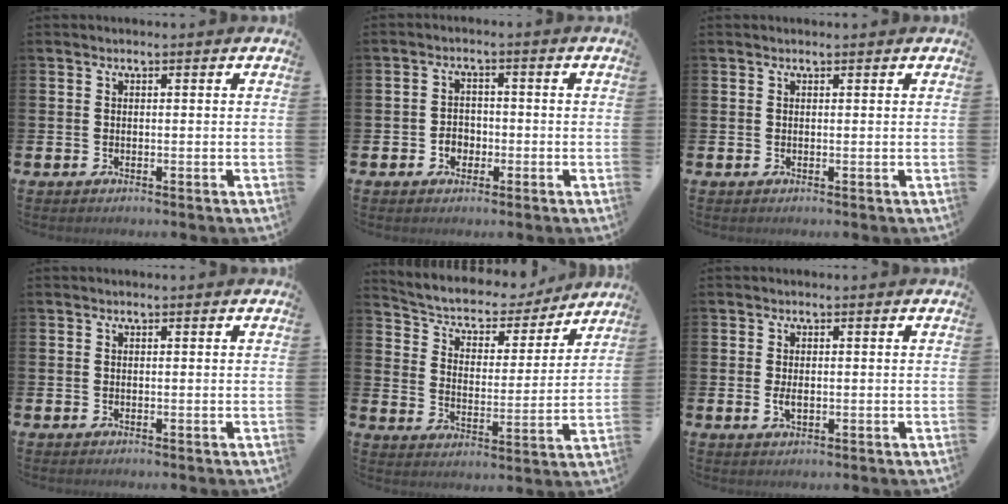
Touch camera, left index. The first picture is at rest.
{"total": 2.6, "force": [-1.0, 2.1, 1.0], "torque": [-0.010, -0.001, -0.025]}
{"total": 0.0}
{"total": 0.0}
{"total": 6.1, "force": [5.4, 2.4, 1.3], "torque": [-0.050, -0.044, 0.088]}
{"total": 1.8, "force": [-0.1, 0.9, 1.6], "torque": [-0.025, 0.002, -0.004]}